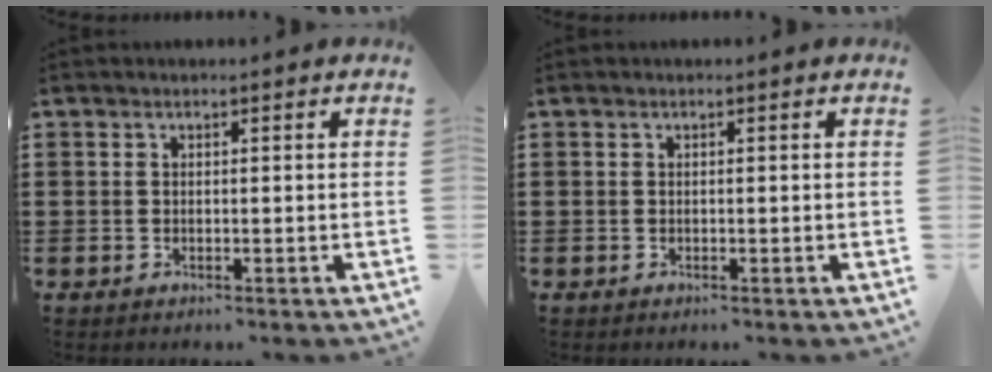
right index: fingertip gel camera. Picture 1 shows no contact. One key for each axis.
{"total": 0.0}